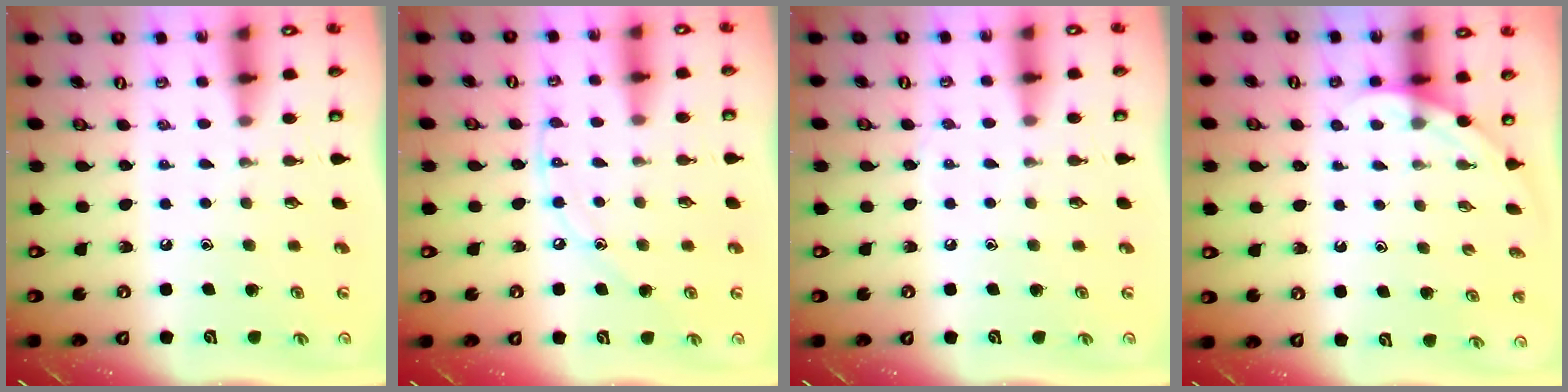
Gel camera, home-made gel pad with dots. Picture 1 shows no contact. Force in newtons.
{"total": 8.0, "press": 8.0, "slide": 0.8}
{"total": 4.1, "press": 4.0, "slide": 0.5}
{"total": 2.2, "press": 2.2, "slide": 0.0}